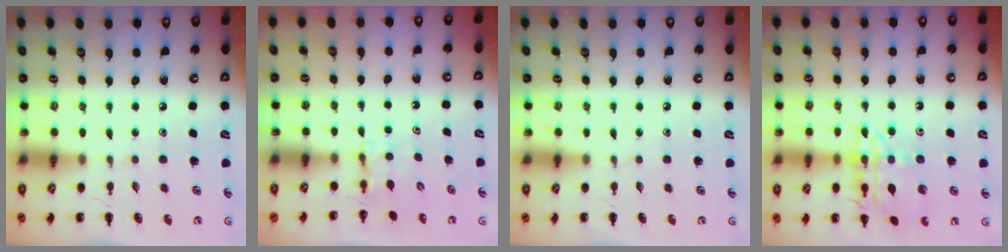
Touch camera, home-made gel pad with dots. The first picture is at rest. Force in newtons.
{"total": 3.6, "press": 3.3, "slide": 1.3}
{"total": 0.0}
{"total": 15.4, "press": 15.3, "slide": 1.8}